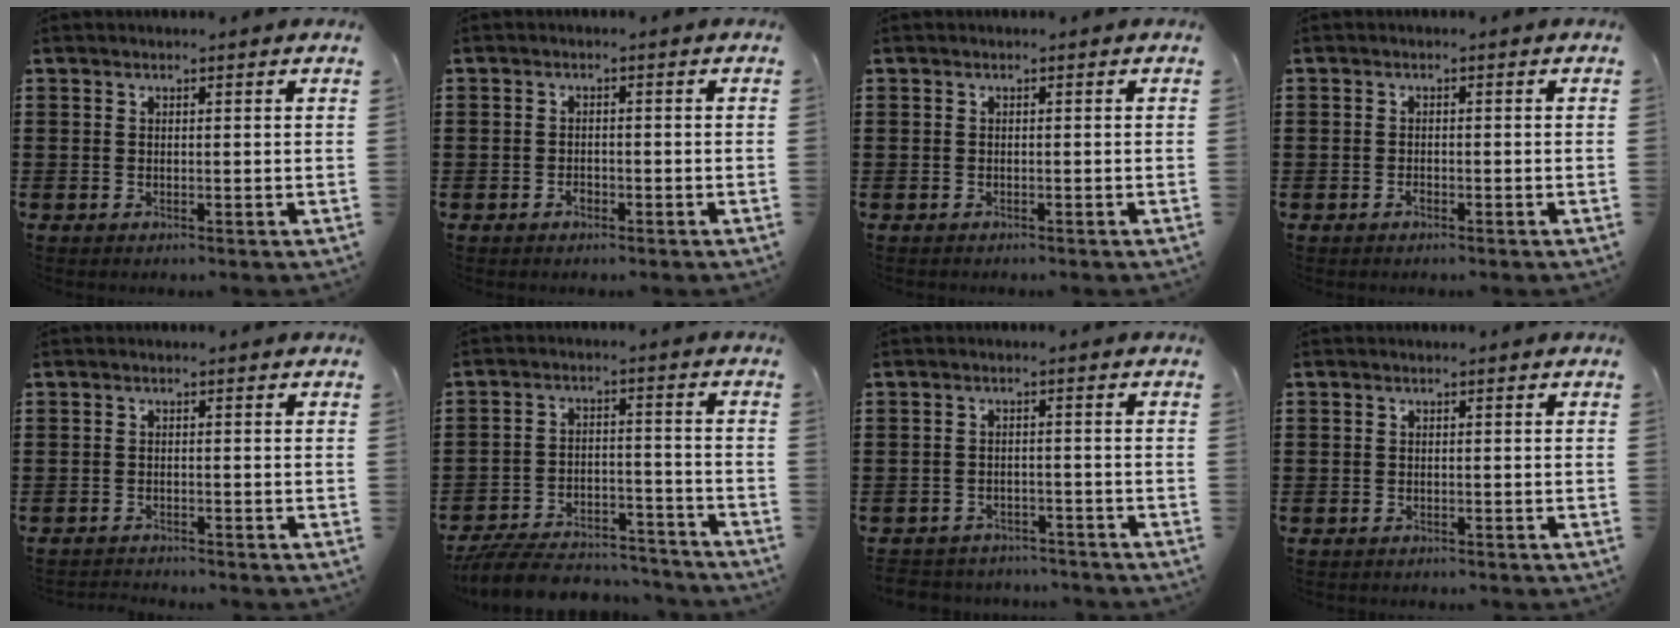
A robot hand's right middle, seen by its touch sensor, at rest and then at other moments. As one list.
[{"total": 1.2, "force": [-0.8, 0.8, 0.3], "torque": [-0.007, 0.001, -0.017]}, {"total": 0.8, "force": [-0.5, 0.6, -0.1], "torque": [0.002, 0.005, -0.013]}, {"total": 0.8, "force": [-0.6, 0.5, 0.2], "torque": [-0.004, 0.003, -0.014]}, {"total": 1.2, "force": [-1.2, 0.1, 0.0], "torque": [-0.003, 0.002, -0.026]}, {"total": 8.3, "force": [-7.8, 1.6, 2.4], "torque": [-0.043, 0.021, -0.151]}, {"total": 2.9, "force": [-2.8, 0.6, -0.3], "torque": [-0.004, 0.000, -0.063]}, {"total": 0.8, "force": [-0.7, 0.5, -0.1], "torque": [0.000, 0.005, -0.016]}]